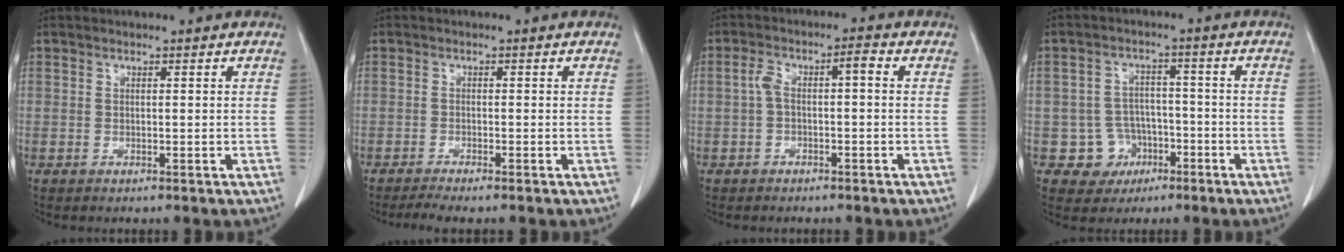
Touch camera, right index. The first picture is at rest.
{"total": 3.1, "force": [-2.6, -0.3, 1.6], "torque": [-0.027, -0.007, -0.045]}
{"total": 4.4, "force": [0.0, 1.4, 4.1], "torque": [-0.084, 0.029, 0.001]}
{"total": 5.9, "force": [-2.4, 5.3, 0.5], "torque": [0.002, 0.015, -0.031]}